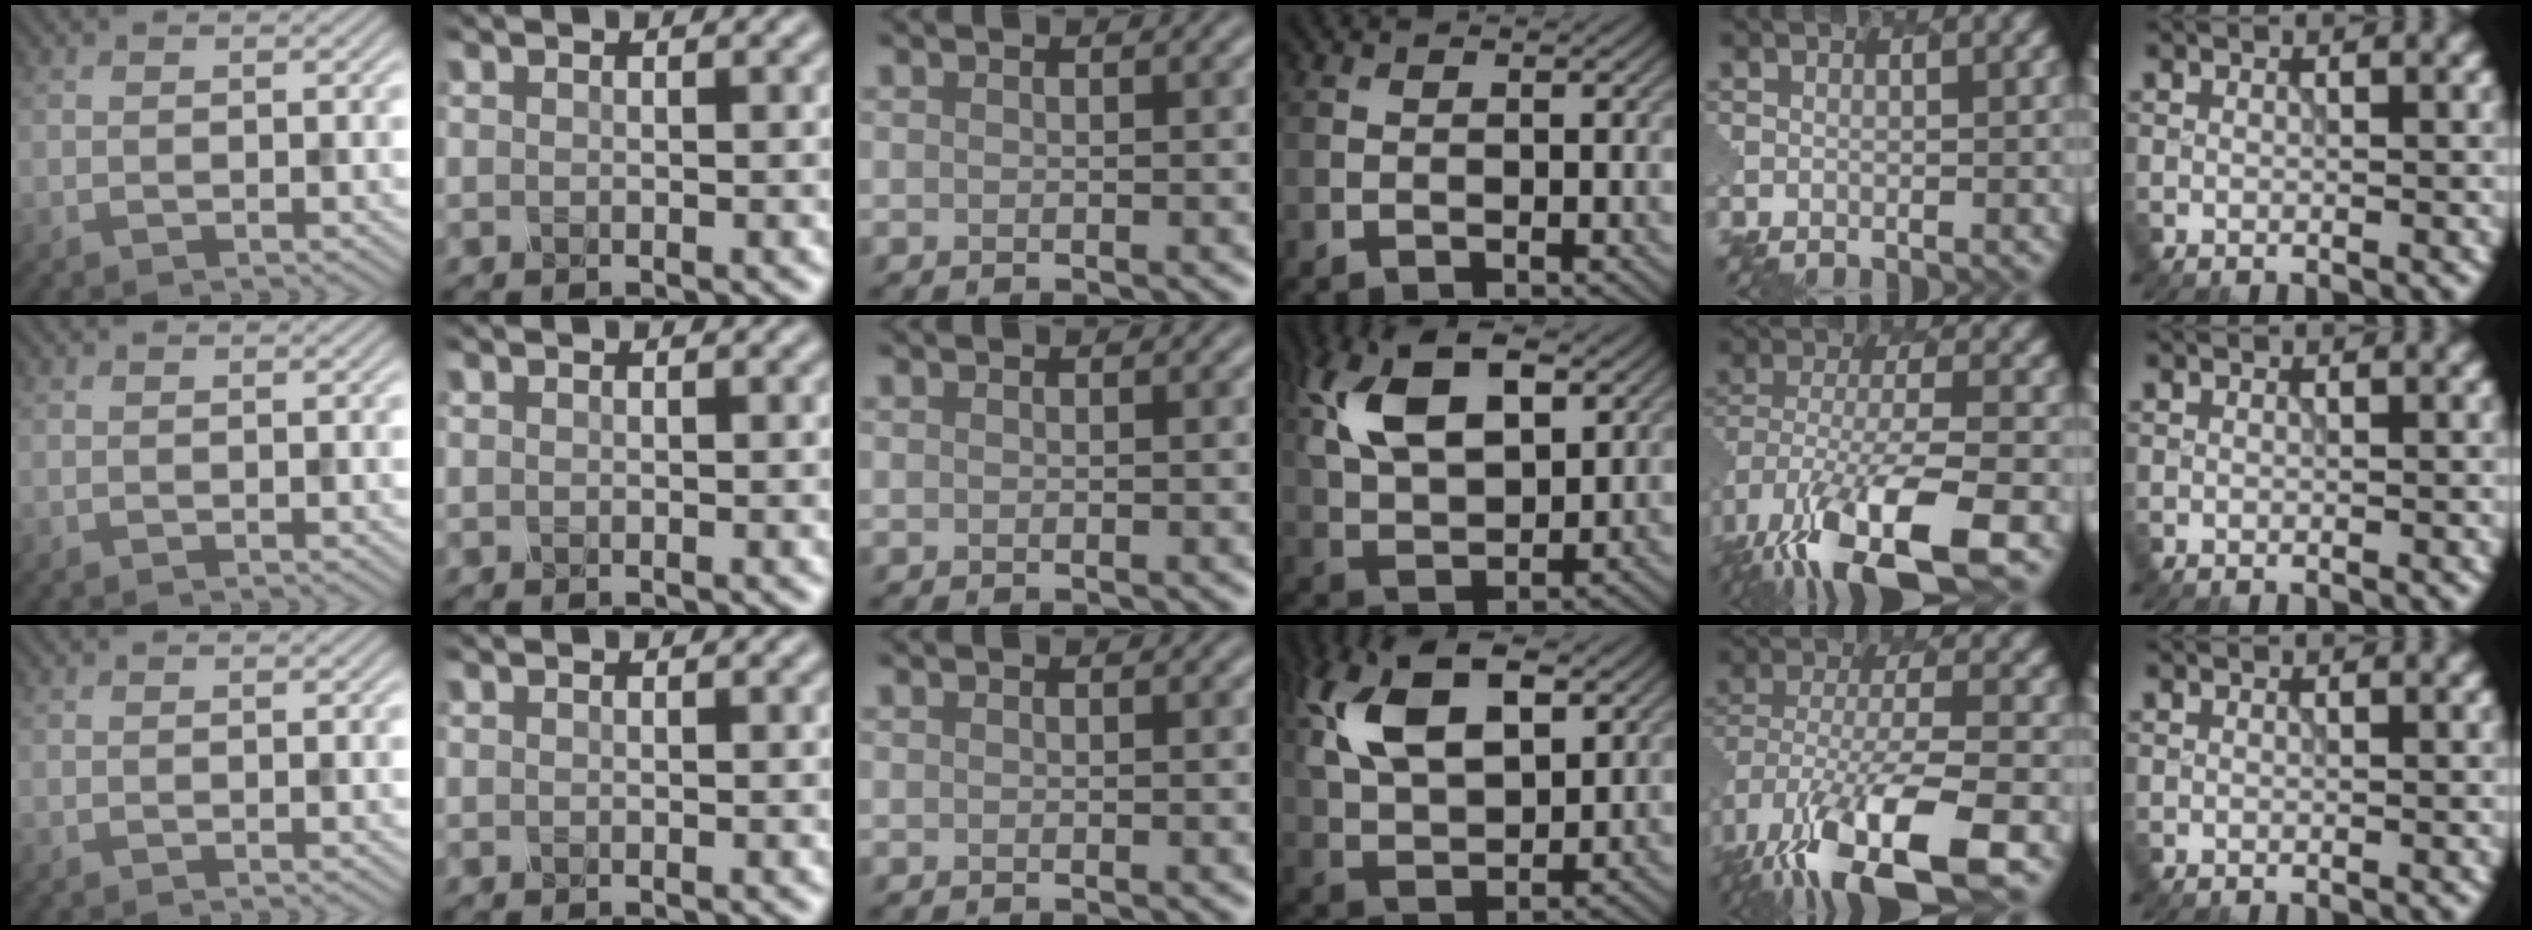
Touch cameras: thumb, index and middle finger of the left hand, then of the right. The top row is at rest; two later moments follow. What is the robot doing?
{"motion": "insert", "object": "pen bag"}